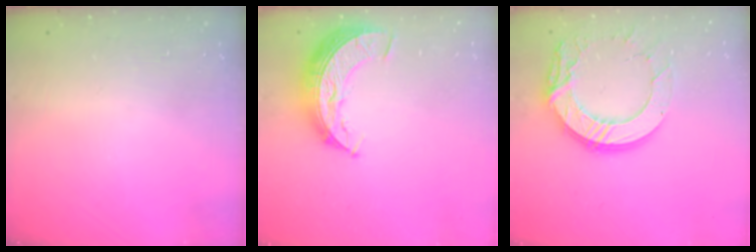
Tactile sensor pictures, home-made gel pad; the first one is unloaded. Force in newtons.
{"total": 10.5, "press": 10.5, "slide": 0.5}
{"total": 15.1, "press": 15.1, "slide": 0.9}